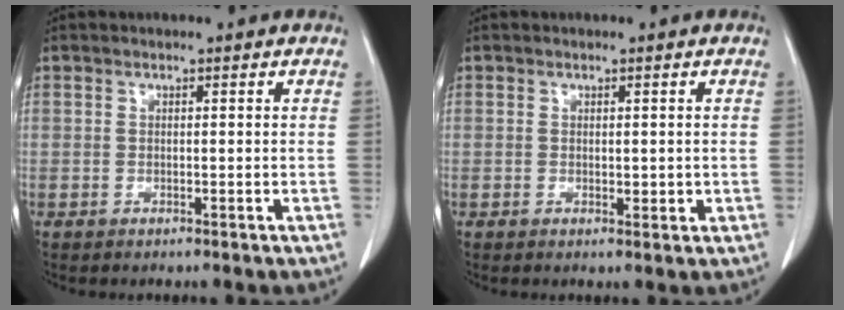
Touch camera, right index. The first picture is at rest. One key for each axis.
{"total": 1.5, "fx": 0.1, "fy": 0.9, "fz": 1.2, "tx": -0.012, "ty": -0.003, "tz": 0.003}